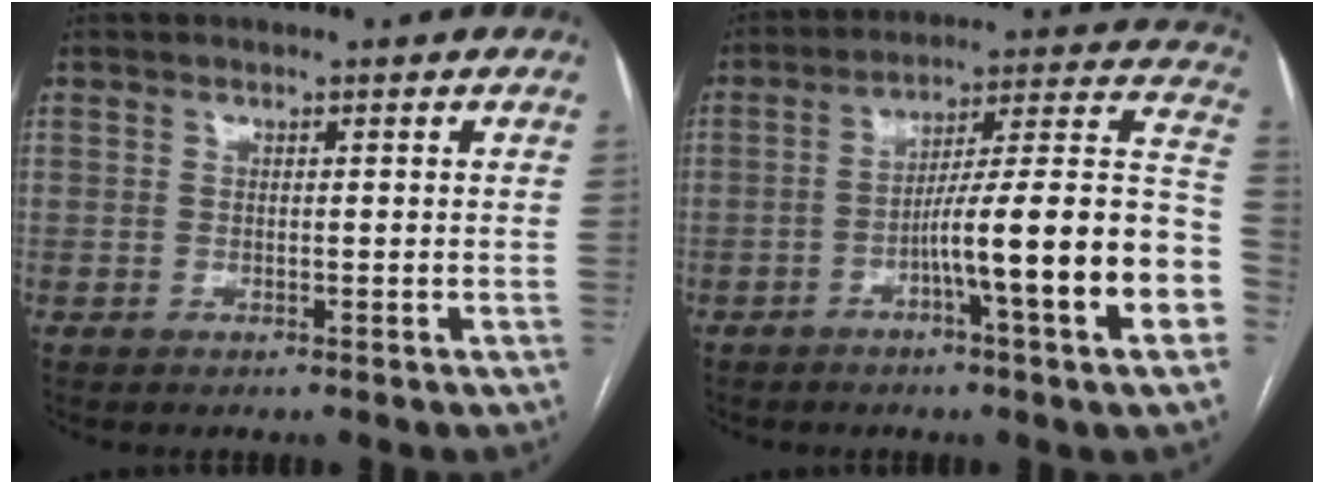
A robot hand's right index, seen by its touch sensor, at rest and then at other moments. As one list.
[{"total": 18.7, "force": [-6.0, 0.2, 17.7], "torque": [-0.204, 0.024, -0.088]}]